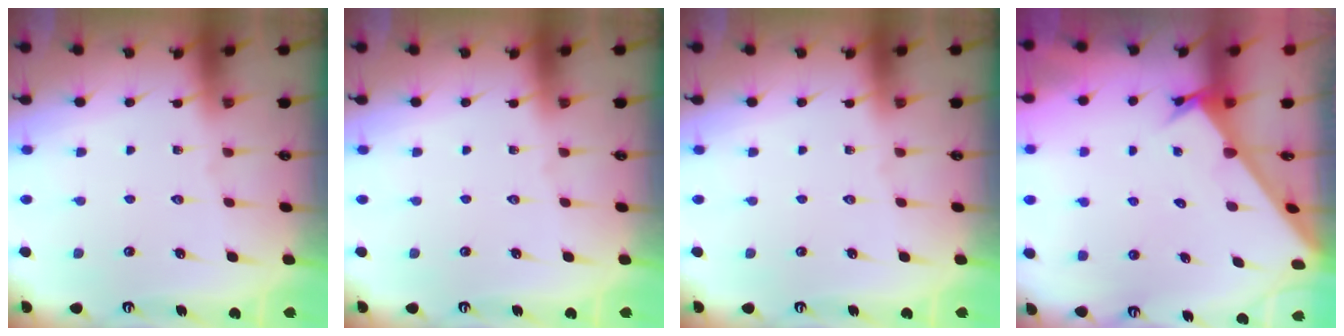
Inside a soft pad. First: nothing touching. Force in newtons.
{"total": 0.0}
{"total": 0.0}
{"total": 2.4, "press": 2.4, "slide": 0.1}